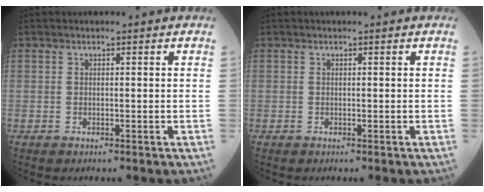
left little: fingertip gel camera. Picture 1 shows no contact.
{"total": 0.0}